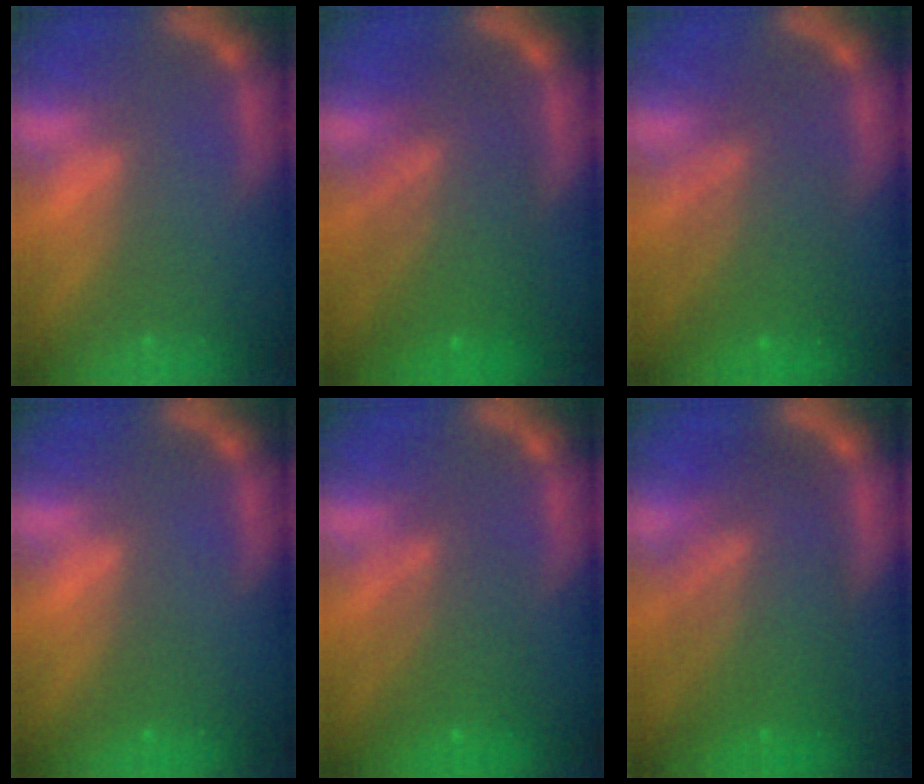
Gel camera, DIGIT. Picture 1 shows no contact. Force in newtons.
{"total": 8.6}
{"total": 6.6}
{"total": 1.0}
{"total": 5.1}
{"total": 9.6}